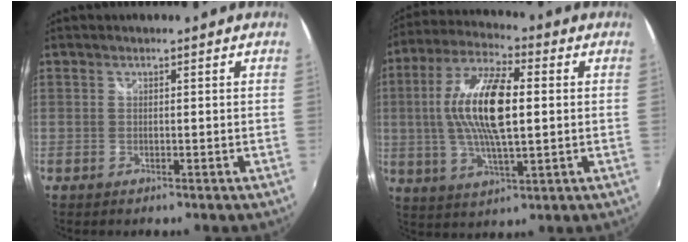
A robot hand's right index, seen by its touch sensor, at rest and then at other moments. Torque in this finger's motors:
{"motor_torque": [1.42, 0.04, 0.71, 0.21]}